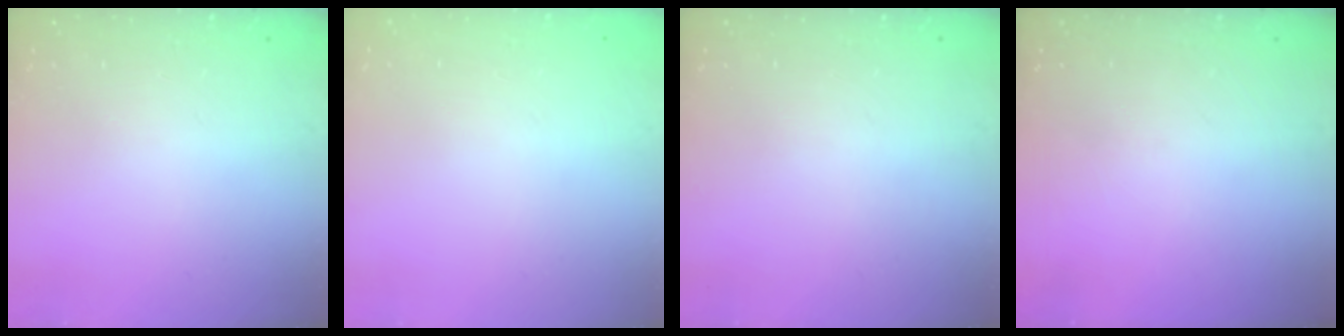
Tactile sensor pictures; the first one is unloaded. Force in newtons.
{"total": 0.5, "press": 0.5, "slide": 0.1}
{"total": 0.0}
{"total": 0.0}